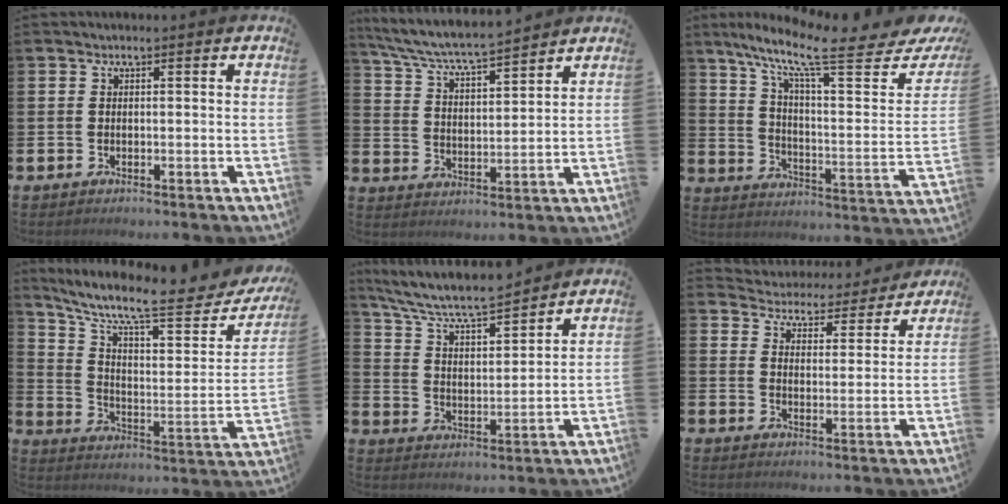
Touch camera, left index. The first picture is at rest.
{"total": 6.3, "force": [6.0, 0.3, 1.8], "torque": [-0.063, -0.040, 0.103]}
{"total": 10.8, "force": [8.1, 1.9, 6.9], "torque": [-0.138, -0.067, 0.119]}
{"total": 9.2, "force": [7.4, 2.2, 5.0], "torque": [-0.108, -0.066, 0.116]}
{"total": 7.3, "force": [7.0, 0.8, 2.2], "torque": [-0.078, -0.049, 0.120]}
{"total": 4.8, "force": [4.7, 1.2, -0.1], "torque": [-0.019, -0.043, 0.079]}